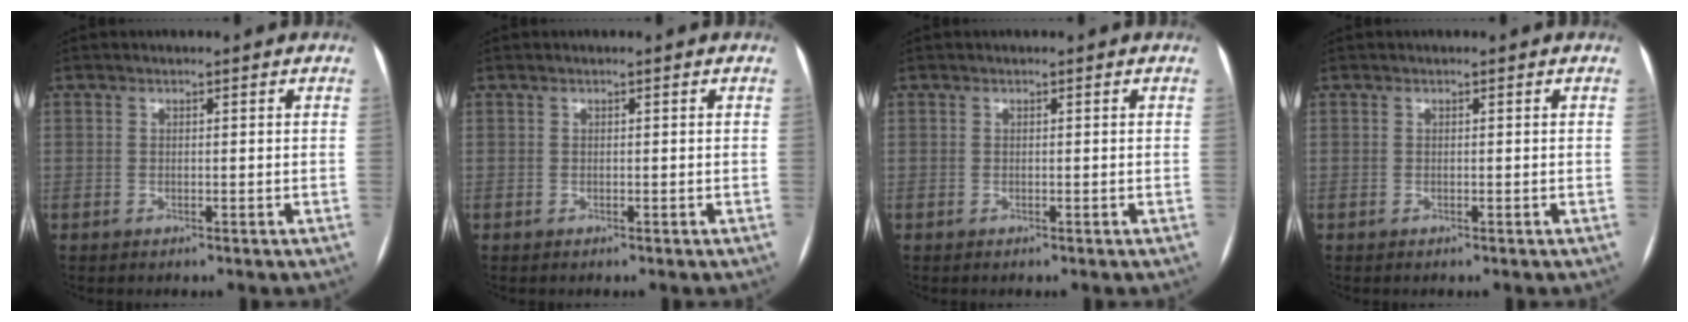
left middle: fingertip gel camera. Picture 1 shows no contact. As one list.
[{"total": 0.0}, {"total": 0.0}, {"total": 0.0}]